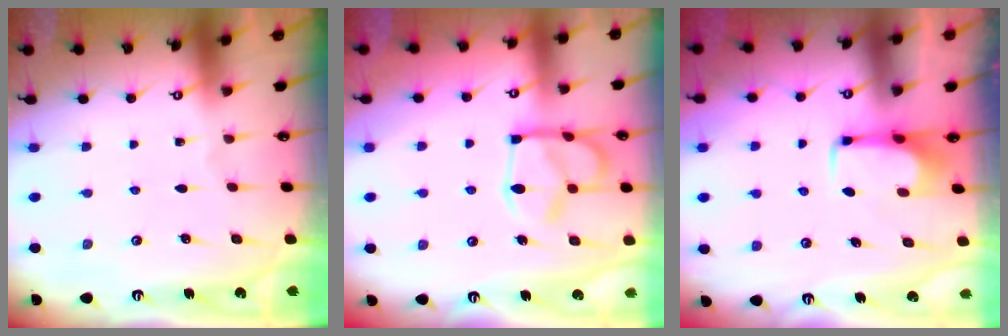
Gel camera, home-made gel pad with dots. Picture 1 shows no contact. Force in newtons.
{"total": 15.1, "press": 15.0, "slide": 1.2}
{"total": 1.7, "press": 1.6, "slide": 0.4}